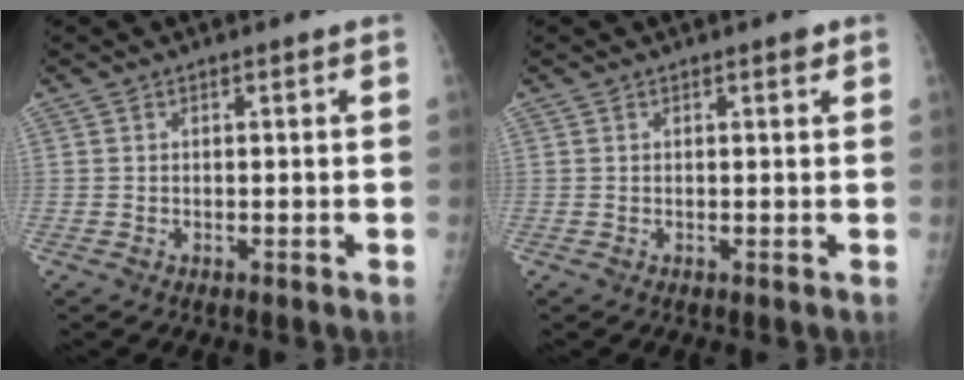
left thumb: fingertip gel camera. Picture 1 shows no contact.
{"total": 1.0, "force": [0.6, 0.3, 0.7], "torque": [-0.008, -0.001, 0.006]}